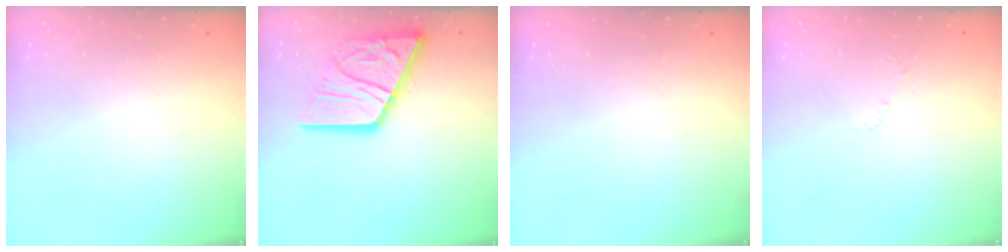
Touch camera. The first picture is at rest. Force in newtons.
{"total": 16.4, "press": 16.3, "slide": 1.9}
{"total": 0.0}
{"total": 3.3, "press": 3.3, "slide": 0.4}